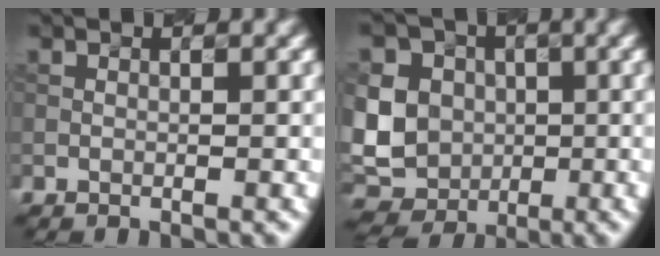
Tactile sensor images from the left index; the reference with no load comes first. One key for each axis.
{"total": 9.1, "fx": 0.6, "fy": 8.1, "fz": 4.2, "tx": -0.099, "ty": 0.013, "tz": -0.012}